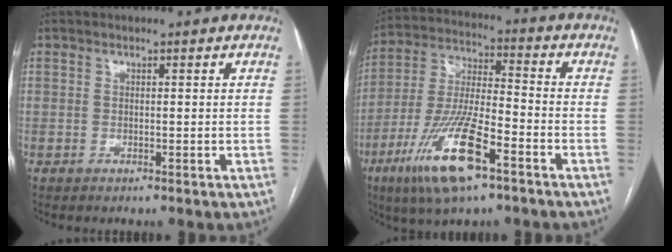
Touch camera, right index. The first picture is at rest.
{"total": 15.3, "force": [-8.1, 2.9, 12.6], "torque": [-0.261, -0.018, -0.144]}